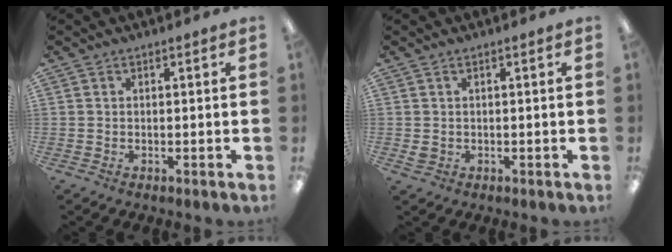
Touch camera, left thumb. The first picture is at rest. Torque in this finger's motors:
{"motor_torque": [0.10, 0.06, 0.03, 0.27, 0.00]}